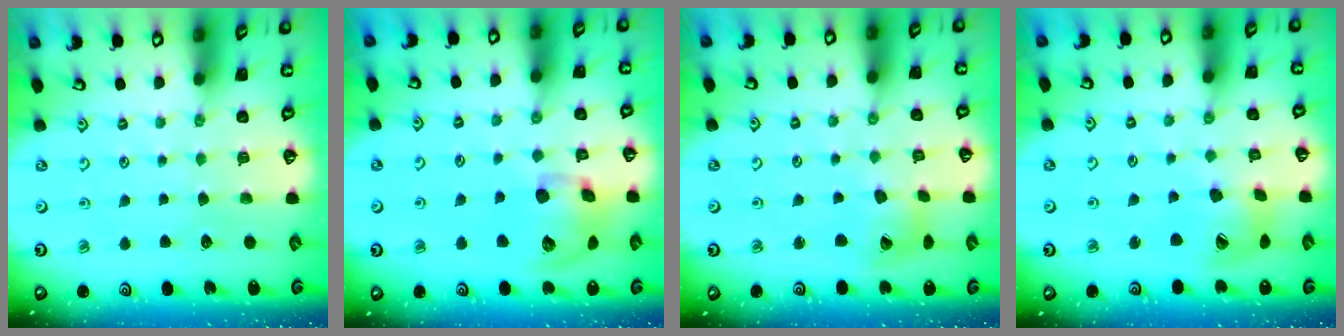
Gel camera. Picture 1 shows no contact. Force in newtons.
{"total": 14.4, "press": 14.2, "slide": 2.2}
{"total": 11.0, "press": 10.9, "slide": 1.4}
{"total": 15.2, "press": 15.1, "slide": 2.0}